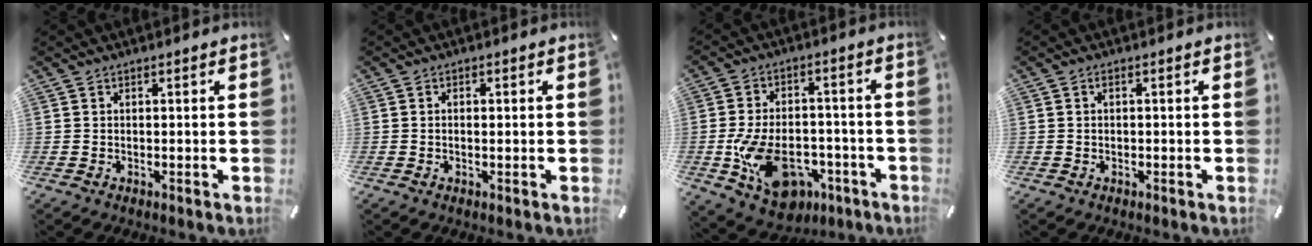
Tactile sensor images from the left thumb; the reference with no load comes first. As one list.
[{"total": 0.9, "force": [-0.1, 0.4, 0.7], "torque": [-0.013, 0.002, -0.003]}, {"total": 14.3, "force": [-5.0, 9.5, 9.4], "torque": [-0.172, 0.034, -0.077]}, {"total": 0.9, "force": [0.0, 0.6, 0.7], "torque": [-0.015, 0.004, -0.002]}]